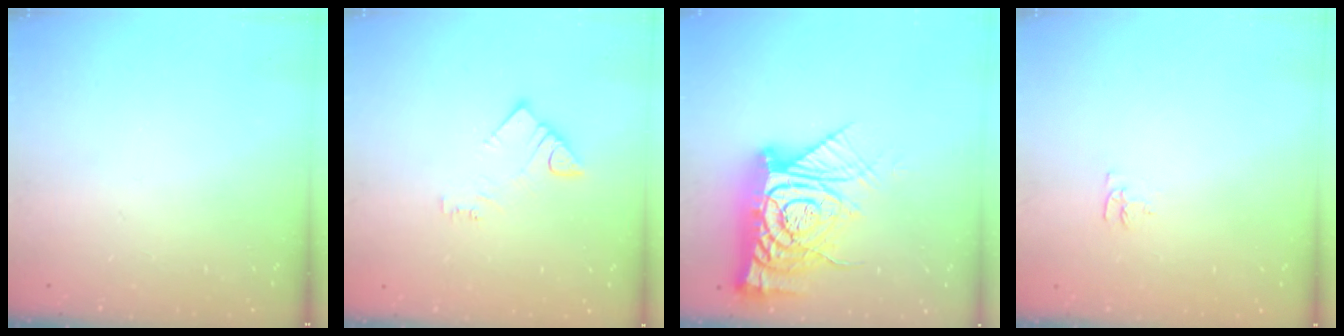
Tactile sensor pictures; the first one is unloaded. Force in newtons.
{"total": 3.7, "press": 3.7, "slide": 0.3}
{"total": 22.0, "press": 21.9, "slide": 2.2}
{"total": 4.0, "press": 3.9, "slide": 0.4}